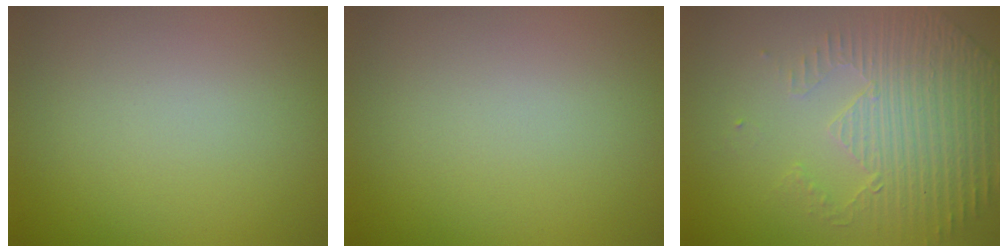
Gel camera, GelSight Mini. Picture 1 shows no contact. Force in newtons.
{"total": 0.0}
{"total": 4.6, "press": 3.5, "slide": 3.0}